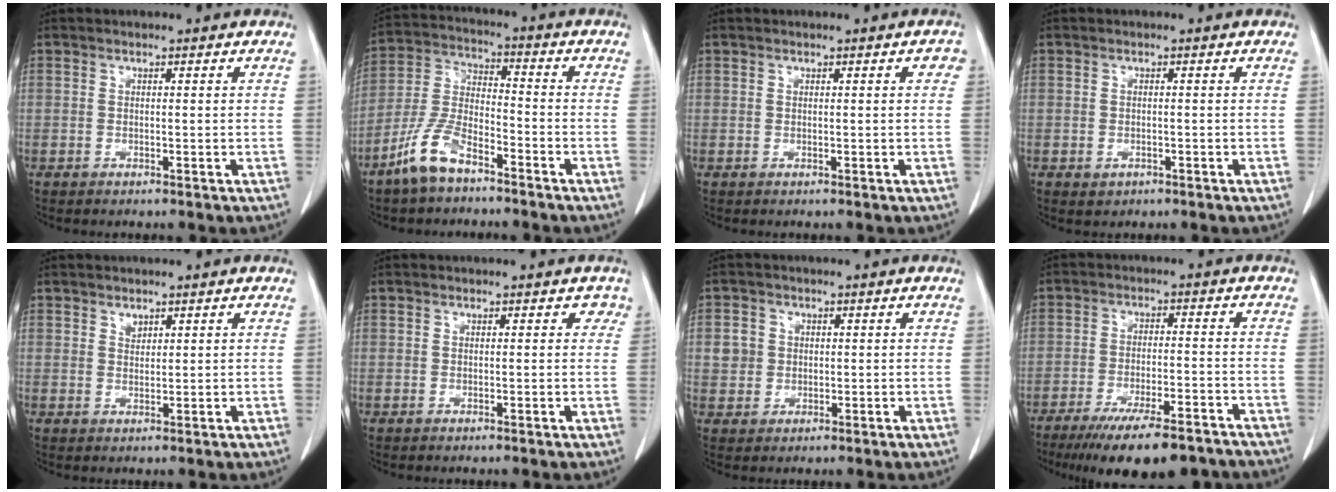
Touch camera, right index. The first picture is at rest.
{"total": 9.2, "force": [-6.4, 3.1, 5.9], "torque": [-0.140, -0.005, -0.132]}
{"total": 1.2, "force": [0.4, 0.5, 1.1], "torque": [-0.006, 0.004, 0.003]}
{"total": 1.3, "force": [-0.7, 0.9, 0.6], "torque": [-0.010, 0.001, -0.003]}
{"total": 1.2, "force": [0.9, 0.7, 0.4], "torque": [-0.004, -0.004, 0.017]}
{"total": 1.4, "force": [0.7, 1.1, 0.5], "torque": [0.013, 0.007, -0.001]}
{"total": 3.4, "force": [0.5, 3.2, 0.7], "torque": [-0.006, 0.011, 0.015]}
{"total": 15.9, "force": [-12.8, 3.0, 8.9], "torque": [-0.115, -0.012, -0.189]}